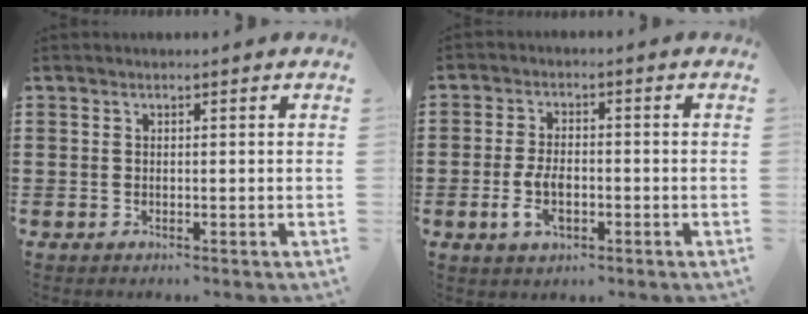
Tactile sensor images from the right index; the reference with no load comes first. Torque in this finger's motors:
{"motor_torque": [2.06, 0.00, 0.70, 0.15]}